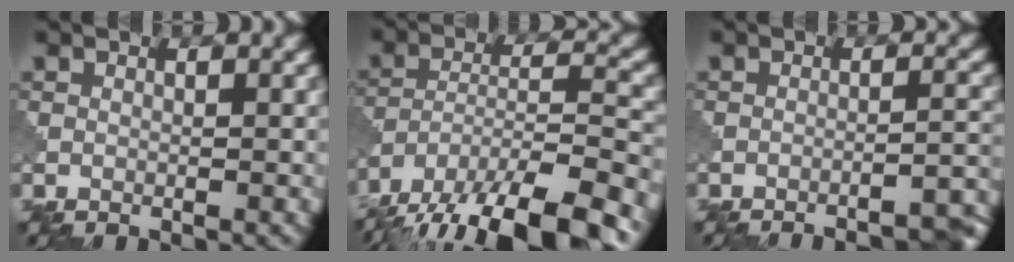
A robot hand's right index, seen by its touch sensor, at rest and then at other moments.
{"total": 15.2, "force": [-12.3, 4.4, 7.8], "torque": [-0.146, -0.016, -0.189]}
{"total": 7.2, "force": [-6.4, 1.3, 3.0], "torque": [-0.024, 0.020, -0.078]}